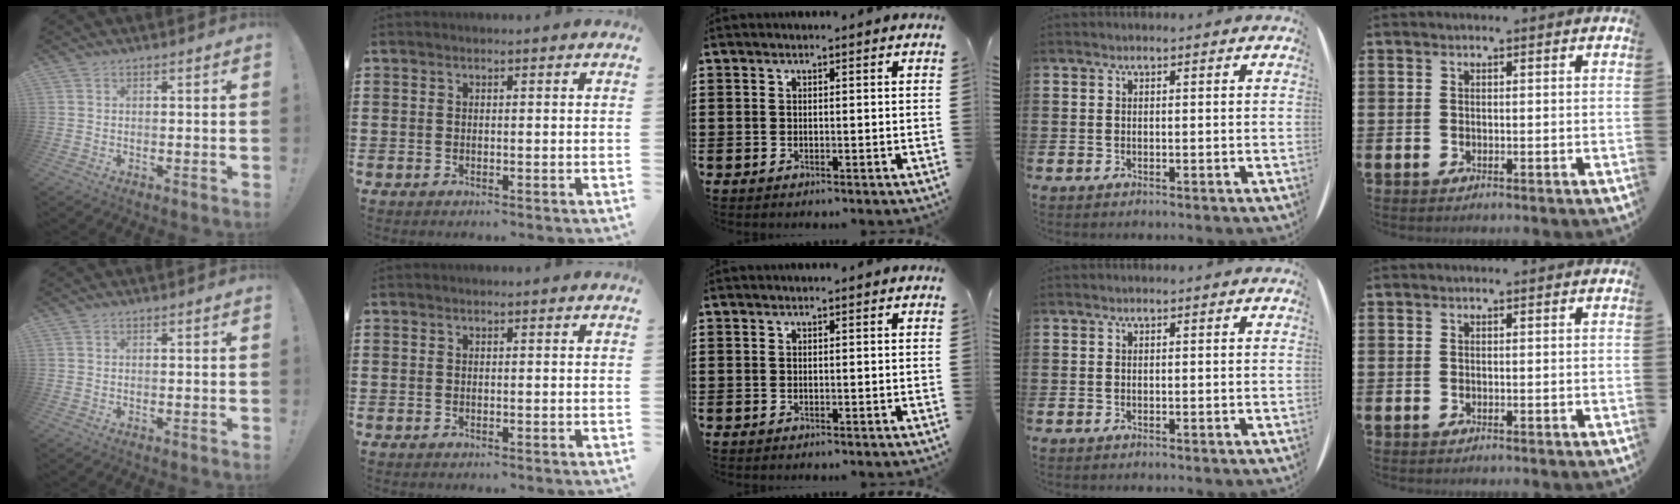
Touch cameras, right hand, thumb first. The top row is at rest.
{}